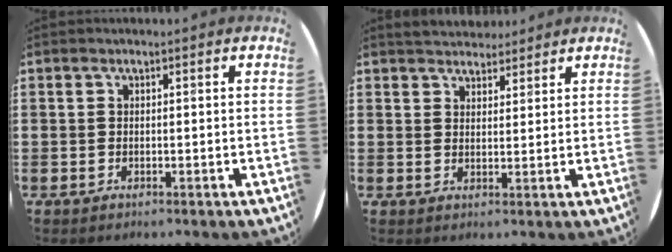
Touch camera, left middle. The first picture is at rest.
{"total": 3.5, "force": [3.4, 0.8, 0.1], "torque": [0.000, -0.008, 0.062]}